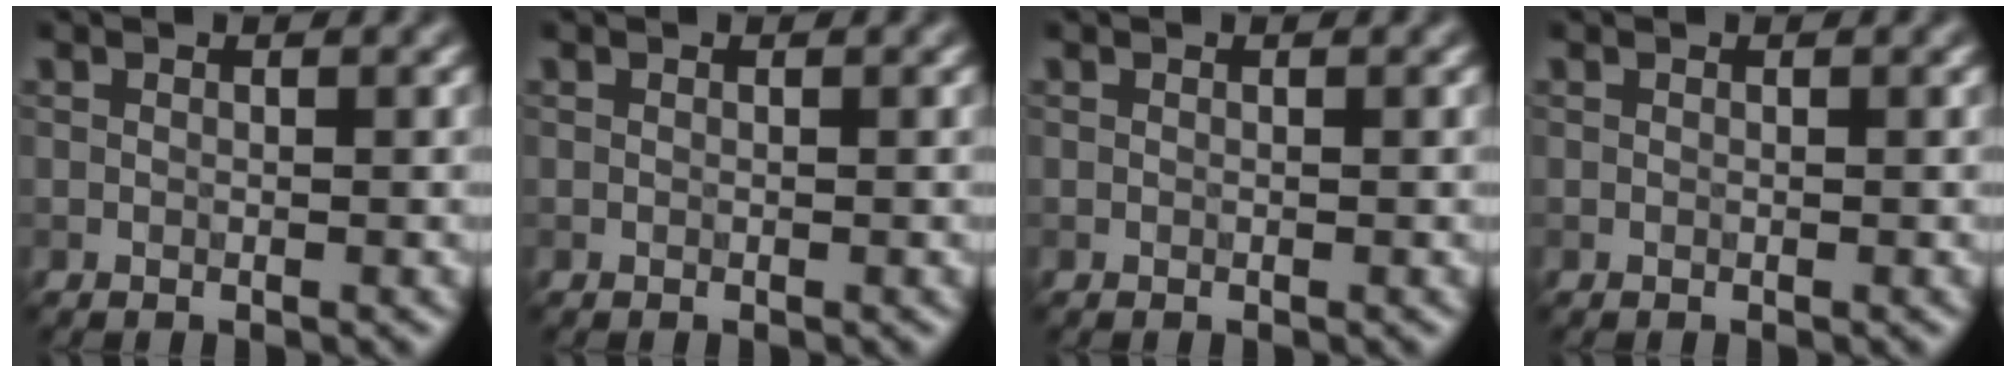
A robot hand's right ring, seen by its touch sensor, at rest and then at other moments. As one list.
[{"total": 0.0}, {"total": 0.0}, {"total": 0.0}]